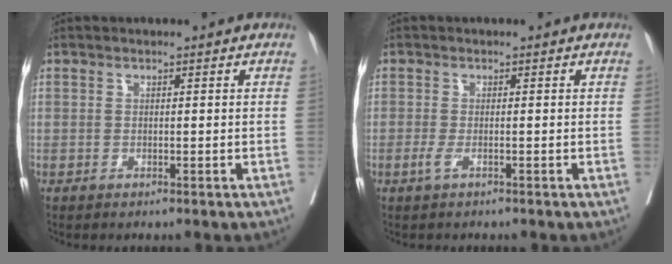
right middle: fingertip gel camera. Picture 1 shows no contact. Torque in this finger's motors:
{"motor_torque": [0.36, -0.62, 0.01, 0.01]}